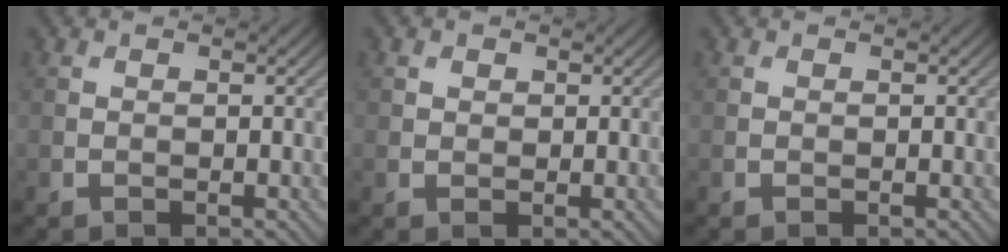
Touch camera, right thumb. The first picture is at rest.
{"total": 0.9, "force": [0.5, 0.7, 0.2], "torque": [-0.004, -0.001, 0.008]}
{"total": 0.0}